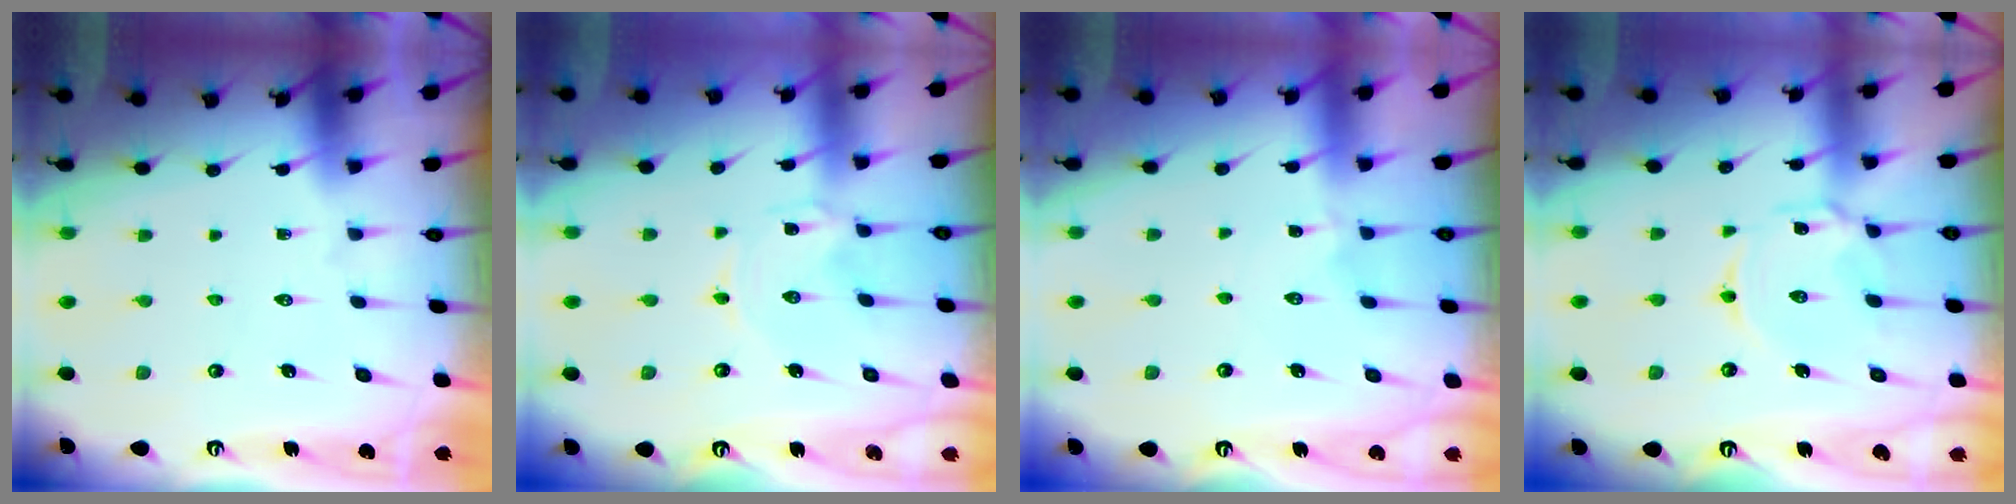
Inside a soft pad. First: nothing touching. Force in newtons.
{"total": 0.0}
{"total": 1.8, "press": 1.7, "slide": 0.3}
{"total": 4.9, "press": 4.9, "slide": 0.4}